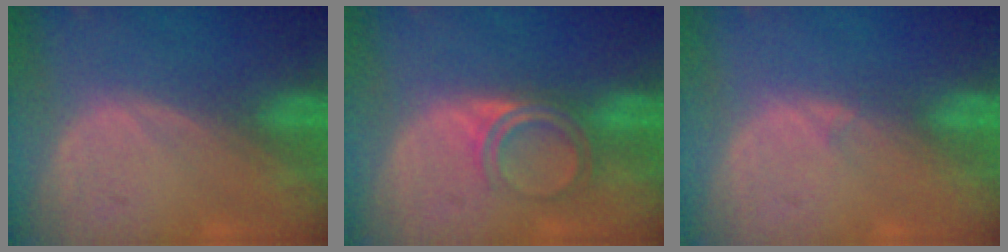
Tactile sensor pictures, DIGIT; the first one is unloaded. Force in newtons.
{"total": 4.7, "press": 4.1, "slide": 2.3}
{"total": 0.6, "press": 0.6, "slide": 0.1}